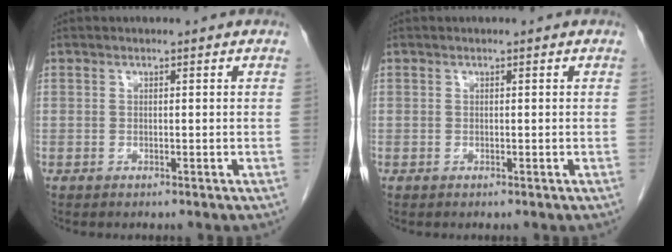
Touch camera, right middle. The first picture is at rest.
{"total": 0.0}